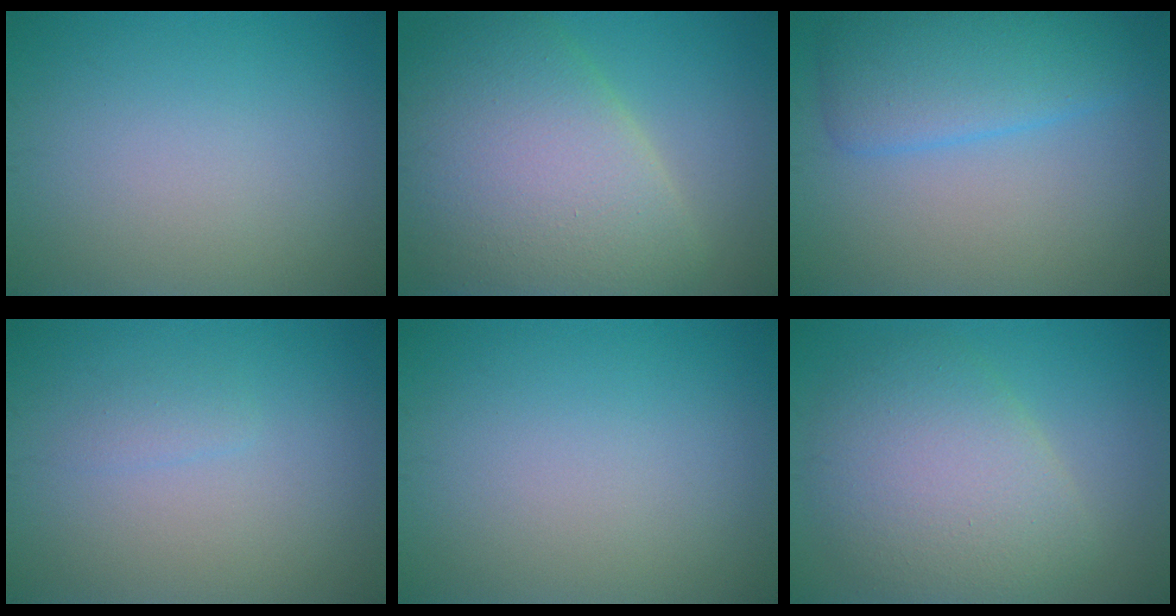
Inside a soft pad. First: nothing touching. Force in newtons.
{"total": 11.3, "press": 11.3, "slide": 0.6}
{"total": 5.0, "press": 5.0, "slide": 0.3}
{"total": 0.8, "press": 0.8, "slide": 0.1}
{"total": 0.0}
{"total": 6.8, "press": 6.8, "slide": 0.5}